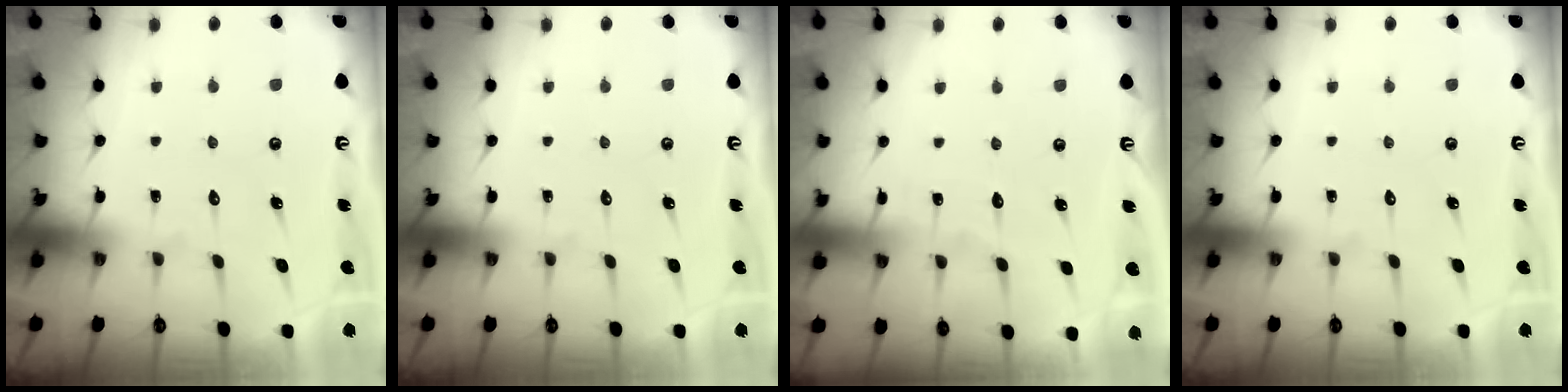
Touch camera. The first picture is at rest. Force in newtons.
{"total": 0.0}
{"total": 2.0, "press": 2.0, "slide": 0.2}
{"total": 0.0}